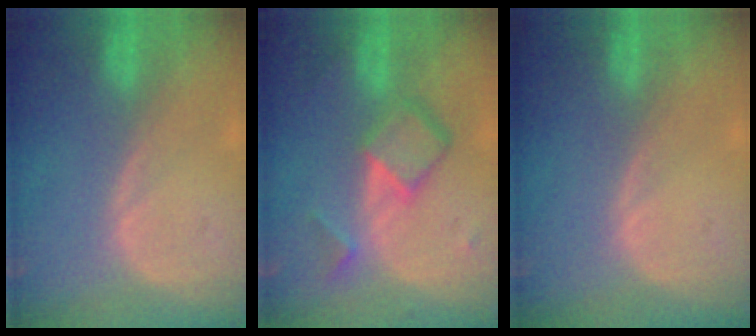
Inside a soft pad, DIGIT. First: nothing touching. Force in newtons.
{"total": 6.9, "press": 5.9, "slide": 3.5}
{"total": 0.0}